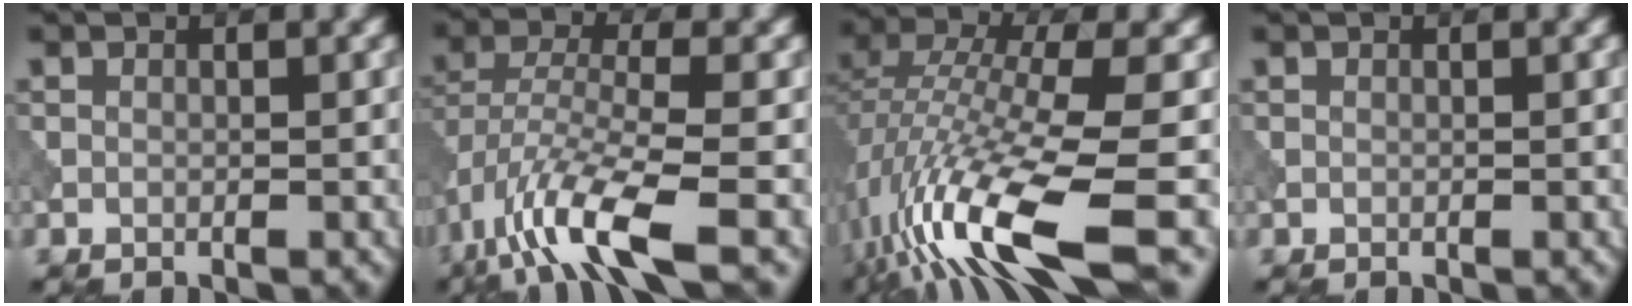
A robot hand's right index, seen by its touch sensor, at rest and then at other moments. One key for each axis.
{"total": 8.7, "fx": -4.9, "fy": 2.3, "fz": 6.8, "tx": -0.131, "ty": 0.000, "tz": -0.100}
{"total": 14.1, "fx": -6.0, "fy": 3.8, "fz": 12.2, "tx": -0.246, "ty": -0.006, "tz": -0.099}
{"total": 0.0}